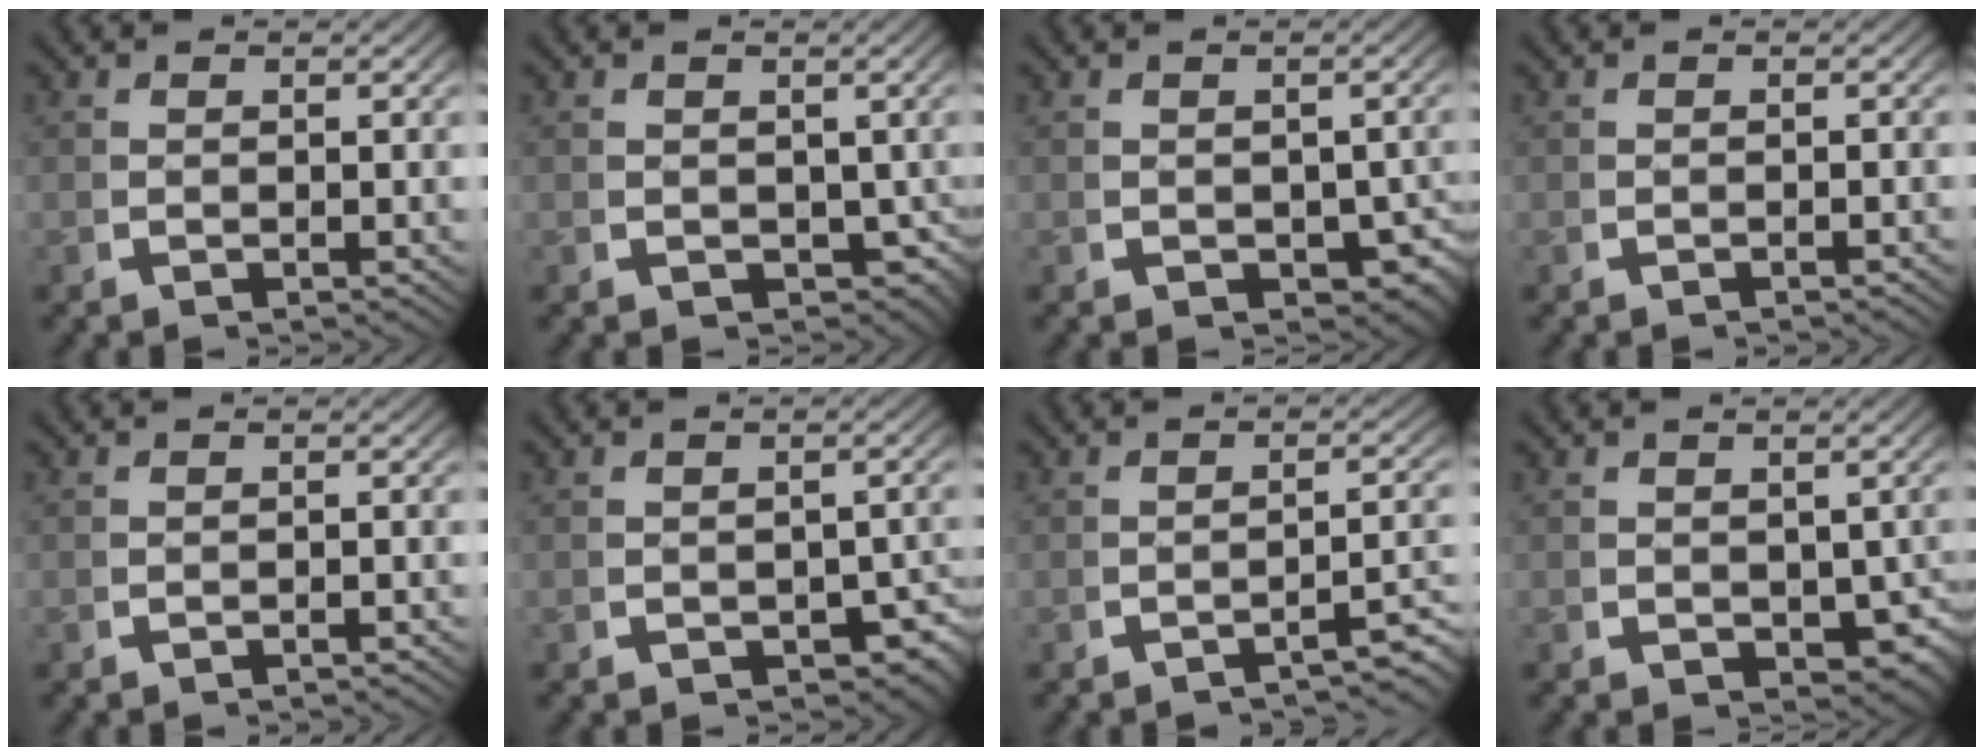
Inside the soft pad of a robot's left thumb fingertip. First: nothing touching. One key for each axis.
{"total": 3.7, "fx": -0.3, "fy": 2.9, "fz": 2.2, "tx": -0.028, "ty": -0.020, "tz": 0.009}
{"total": 4.0, "fx": -0.9, "fy": 2.8, "fz": 2.7, "tx": -0.039, "ty": -0.027, "tz": 0.002}
{"total": 0.6, "fx": -0.6, "fy": 0.1, "fz": 0.2, "tx": -0.003, "ty": 0.000, "tz": -0.009}
{"total": 0.9, "fx": -0.9, "fy": 0.1, "fz": 0.2, "tx": -0.006, "ty": -0.002, "tz": -0.014}
{"total": 3.6, "fx": -1.3, "fy": 2.2, "fz": 2.5, "tx": -0.032, "ty": -0.020, "tz": -0.012}
{"total": 3.5, "fx": -2.4, "fy": 0.8, "fz": 2.4, "tx": -0.032, "ty": 0.003, "tz": -0.034}
{"total": 4.0, "fx": -0.5, "fy": 2.9, "fz": 2.7, "tx": -0.036, "ty": -0.024, "tz": 0.010}